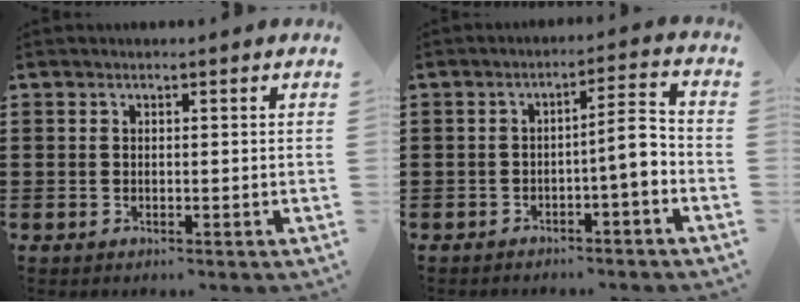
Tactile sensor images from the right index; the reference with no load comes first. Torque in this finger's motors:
{"motor_torque": [0.63, 0.06, 0.35, 0.08]}